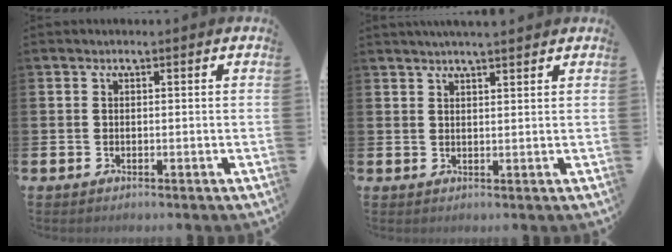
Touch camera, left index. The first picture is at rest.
{"total": 2.8, "force": [2.6, 0.0, 0.9], "torque": [-0.014, -0.008, 0.045]}